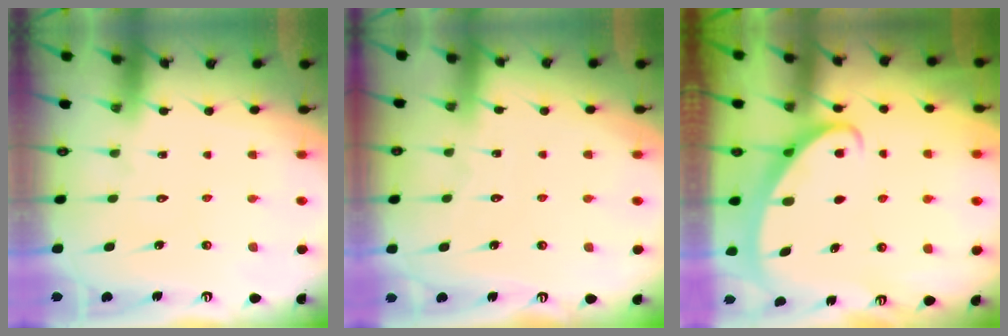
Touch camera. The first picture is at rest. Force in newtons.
{"total": 1.8, "press": 1.8, "slide": 0.2}
{"total": 2.6, "press": 2.6, "slide": 0.4}